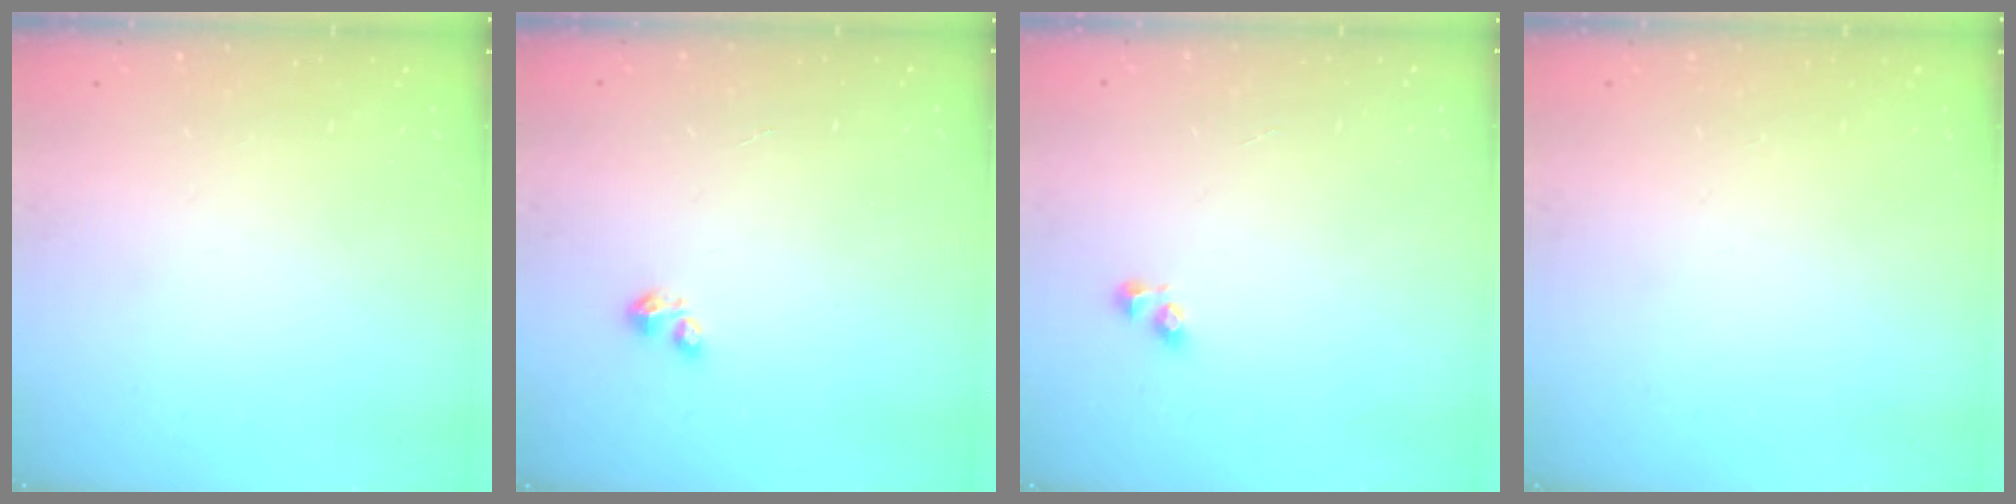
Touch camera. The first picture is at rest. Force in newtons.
{"total": 2.4, "press": 2.4, "slide": 0.3}
{"total": 2.0, "press": 2.0, "slide": 0.3}
{"total": 0.0}